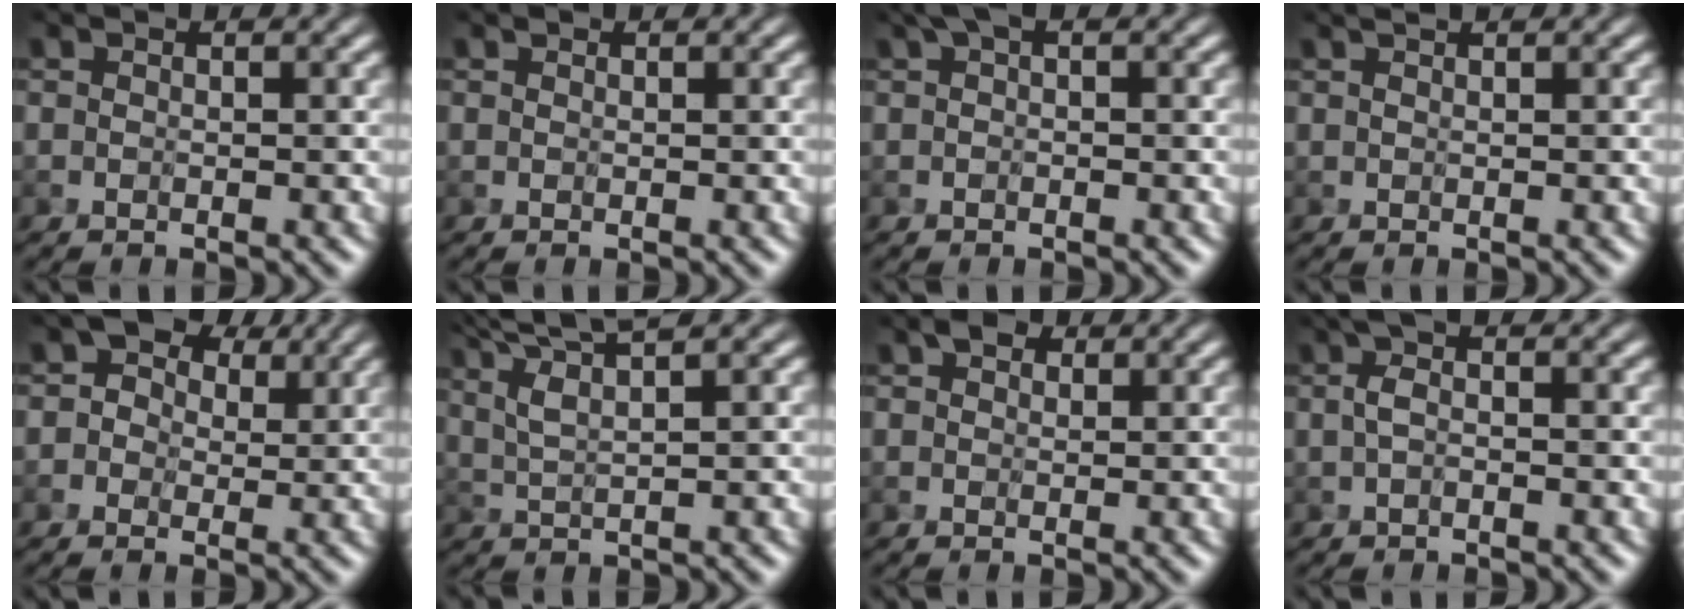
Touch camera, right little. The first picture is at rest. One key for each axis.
{"total": 0.0}
{"total": 1.4, "fx": 0.7, "fy": 0.5, "fz": 1.1, "tx": -0.021, "ty": 0.006, "tz": 0.013}
{"total": 1.0, "fx": 0.8, "fy": 0.2, "fz": 0.6, "tx": -0.005, "ty": 0.001, "tz": 0.002}
{"total": 4.1, "fx": 1.6, "fy": 3.1, "fz": 2.2, "tx": -0.027, "ty": 0.006, "tz": 0.011}
{"total": 5.7, "fx": 4.0, "fy": 1.1, "fz": 3.9, "tx": -0.069, "ty": 0.023, "tz": 0.051}
{"total": 1.5, "fx": 0.9, "fy": 1.0, "fz": 0.7, "tx": -0.013, "ty": 0.003, "tz": 0.015}
{"total": 1.8, "fx": 0.1, "fy": 0.6, "fz": 1.7, "tx": -0.037, "ty": 0.006, "tz": -0.001}